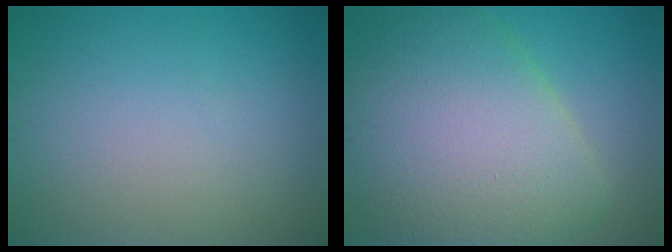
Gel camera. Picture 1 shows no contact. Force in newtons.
{"total": 11.5, "press": 11.5, "slide": 0.9}